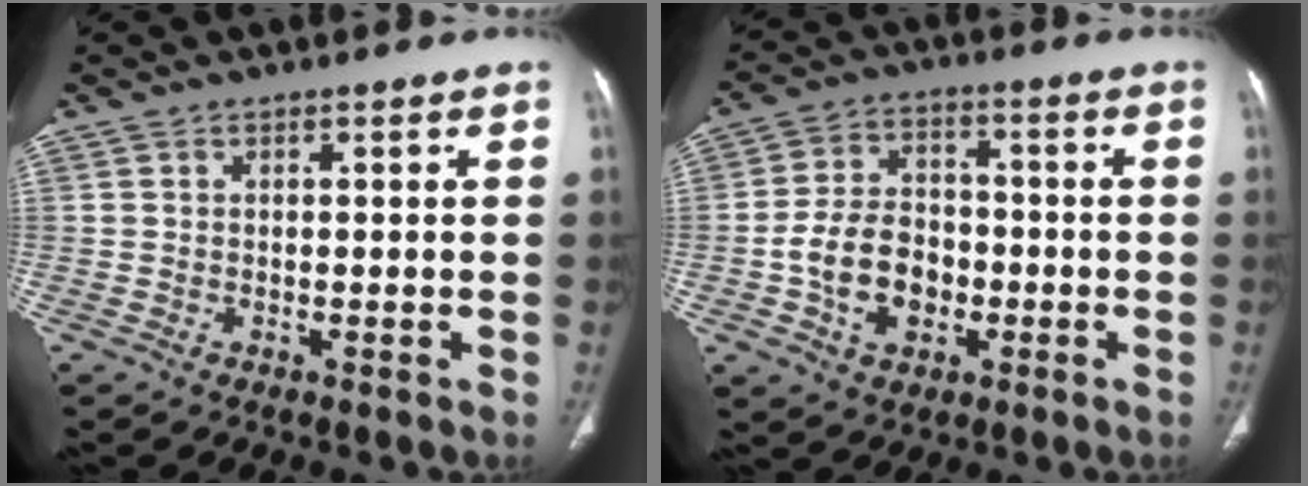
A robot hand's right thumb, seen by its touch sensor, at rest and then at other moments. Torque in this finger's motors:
{"motor_torque": [1.21, 1.06, 1.15, -0.59, 0.07]}